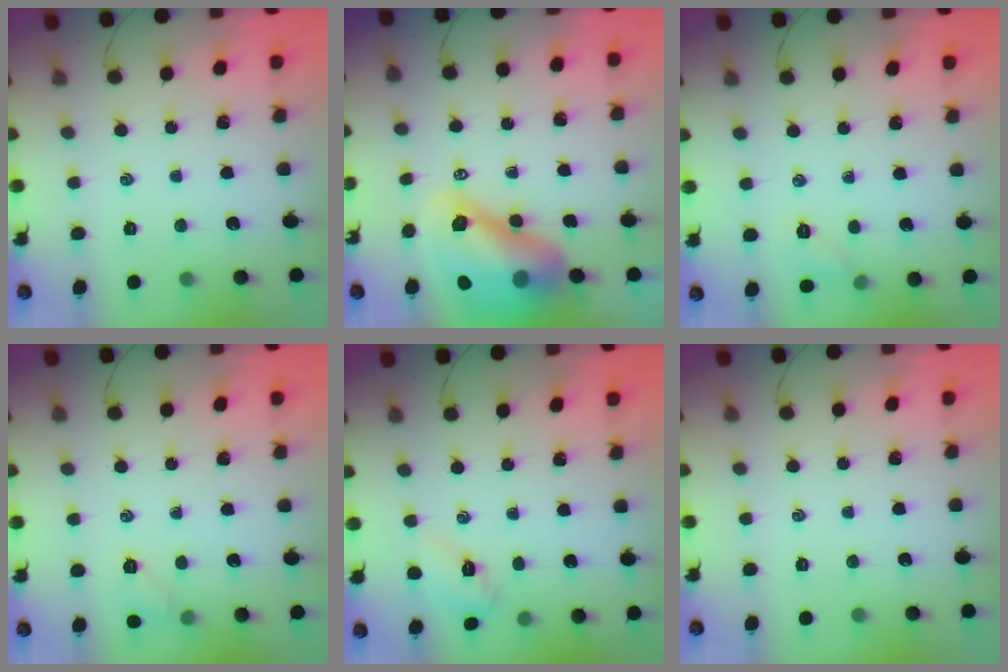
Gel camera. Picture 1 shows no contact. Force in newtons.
{"total": 17.4, "press": 16.6, "slide": 5.1}
{"total": 5.1, "press": 4.9, "slide": 1.4}
{"total": 5.7, "press": 5.6, "slide": 1.1}
{"total": 3.7, "press": 3.6, "slide": 0.9}
{"total": 0.0}